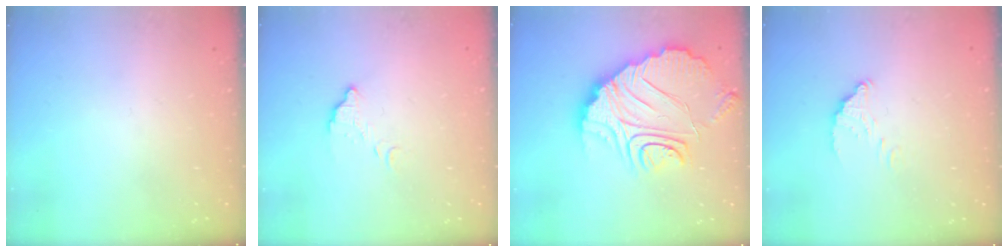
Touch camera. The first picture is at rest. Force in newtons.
{"total": 6.0, "press": 6.0, "slide": 0.4}
{"total": 16.8, "press": 16.7, "slide": 1.6}
{"total": 3.1, "press": 3.1, "slide": 0.0}